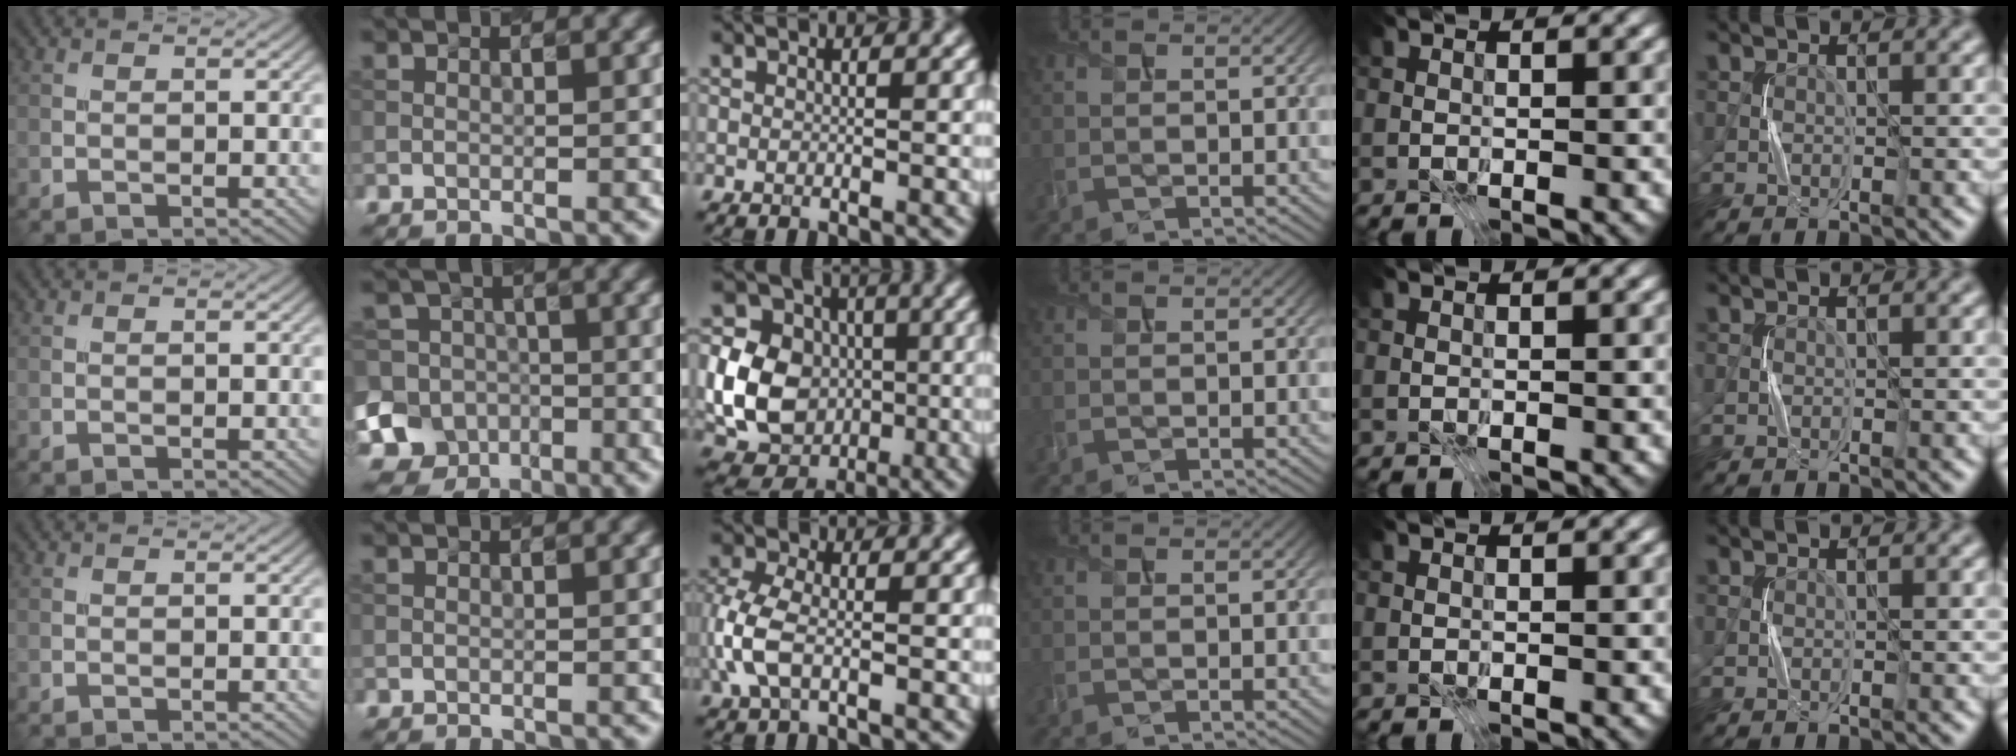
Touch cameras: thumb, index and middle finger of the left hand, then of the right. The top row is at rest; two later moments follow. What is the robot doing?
{"motion": "press", "object": "stapler"}